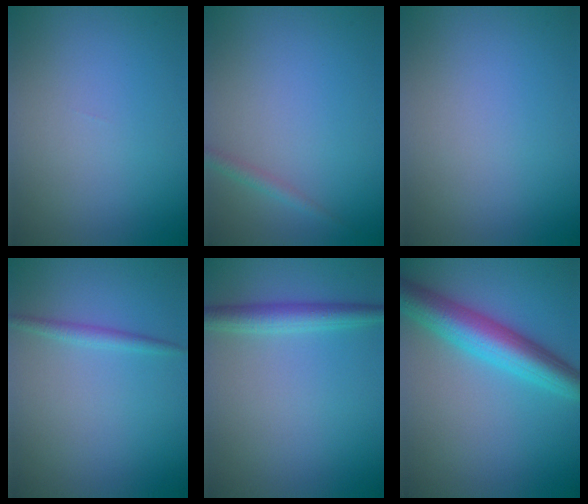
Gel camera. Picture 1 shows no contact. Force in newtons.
{"total": 1.1, "press": 1.1, "slide": 0.0}
{"total": 0.0}
{"total": 1.3, "press": 1.3, "slide": 0.1}
{"total": 2.8, "press": 2.8, "slide": 0.1}
{"total": 6.4, "press": 6.4, "slide": 0.2}